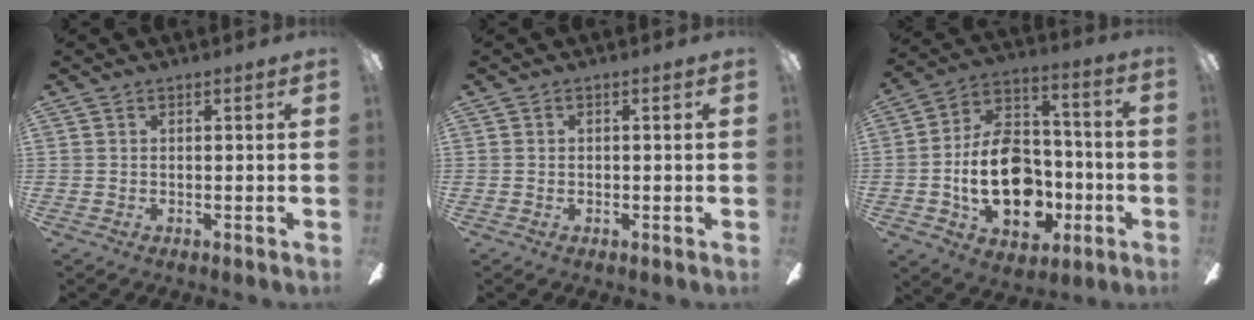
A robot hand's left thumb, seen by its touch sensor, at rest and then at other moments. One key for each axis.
{"total": 0.8, "fx": -0.2, "fy": 0.4, "fz": 0.7, "tx": -0.012, "ty": 0.002, "tz": -0.005}
{"total": 19.3, "fx": -4.1, "fy": 13.3, "fz": 13.4, "tx": -0.253, "ty": 0.021, "tz": -0.063}